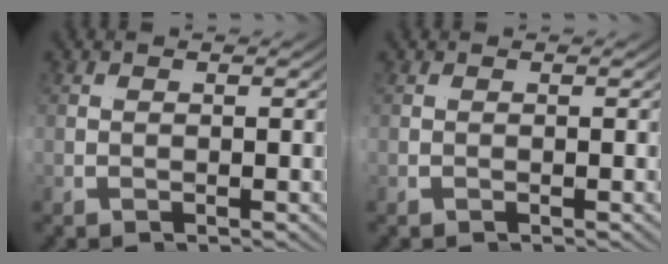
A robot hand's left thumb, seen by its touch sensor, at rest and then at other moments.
{"total": 0.0}